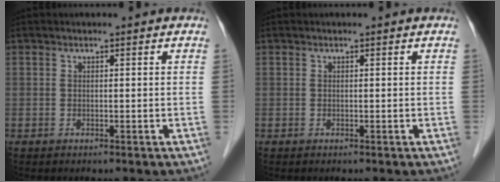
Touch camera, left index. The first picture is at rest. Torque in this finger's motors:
{"motor_torque": [-0.05, 0.05, 0.00, 0.00]}